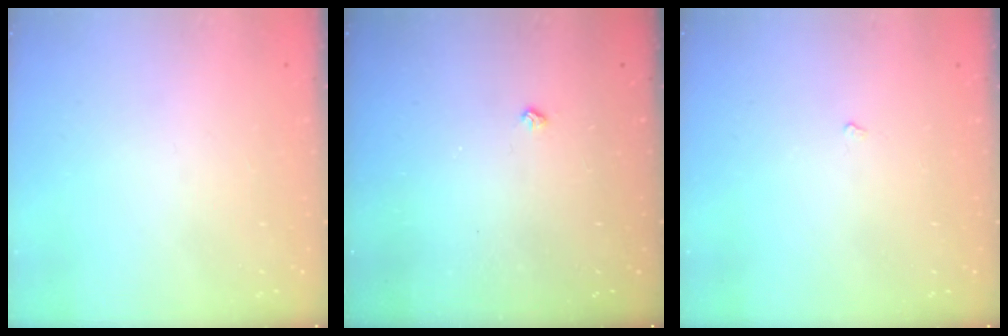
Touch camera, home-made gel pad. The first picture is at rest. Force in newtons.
{"total": 2.5, "press": 2.4, "slide": 0.5}
{"total": 2.2, "press": 2.1, "slide": 0.4}